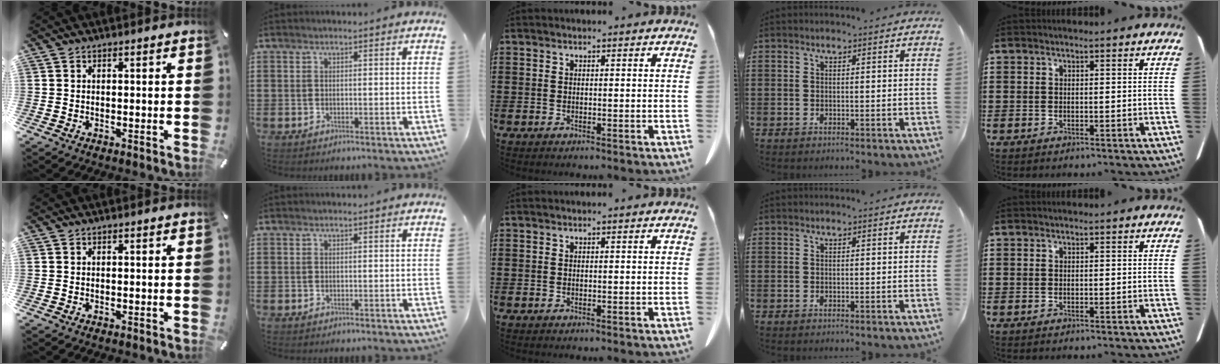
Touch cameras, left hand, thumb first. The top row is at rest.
{}